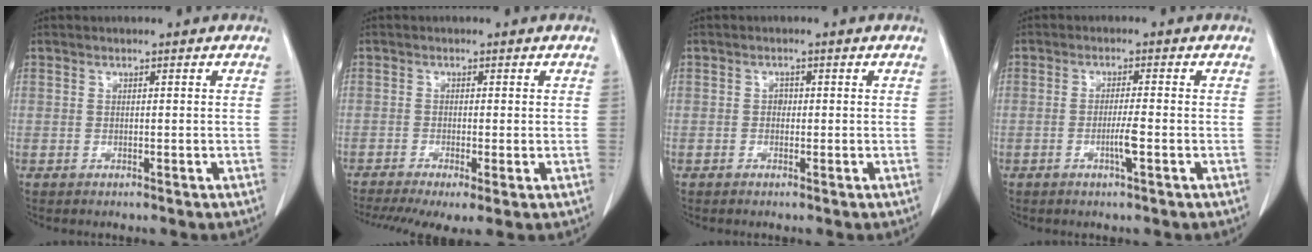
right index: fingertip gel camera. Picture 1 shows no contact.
{"total": 8.5, "force": [-5.2, 2.2, 6.3], "torque": [-0.117, -0.016, -0.087]}
{"total": 0.9, "force": [0.1, 0.8, 0.5], "torque": [-0.004, 0.005, 0.001]}
{"total": 2.8, "force": [-0.9, -0.2, 2.6], "torque": [-0.050, -0.002, -0.015]}